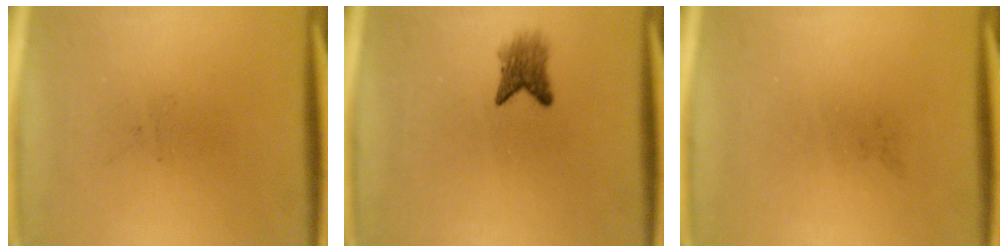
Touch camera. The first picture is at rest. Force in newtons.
{"total": 2.9}
{"total": 0.0}